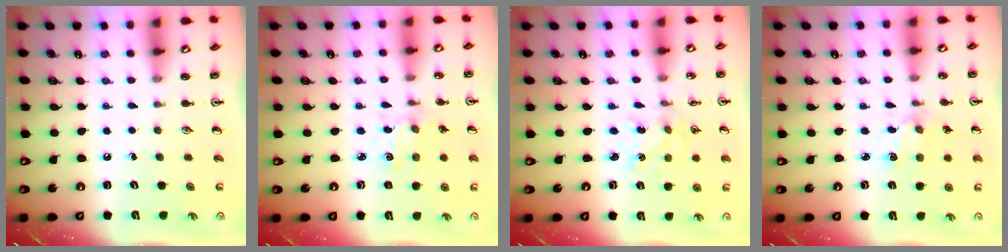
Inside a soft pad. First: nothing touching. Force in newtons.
{"total": 1.4, "press": 1.4, "slide": 0.3}
{"total": 1.5, "press": 1.4, "slide": 0.4}
{"total": 2.4, "press": 2.3, "slide": 0.4}